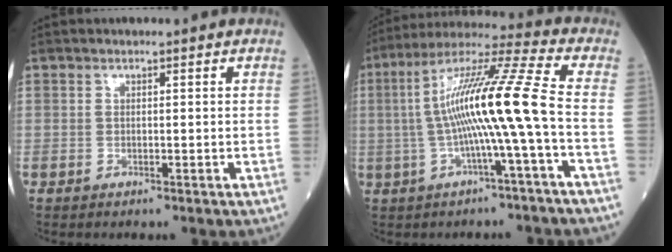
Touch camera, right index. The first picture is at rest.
{"total": 14.4, "force": [-1.2, -1.3, 14.3], "torque": [-0.260, 0.027, -0.030]}